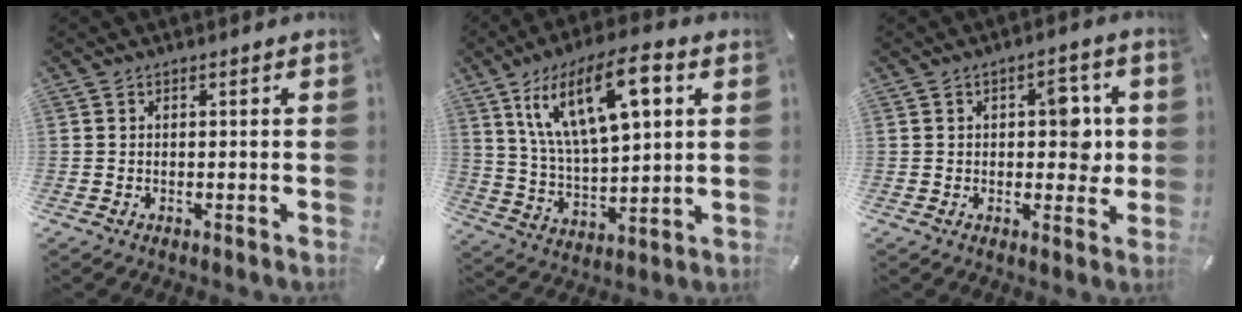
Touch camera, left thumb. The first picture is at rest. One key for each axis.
{"total": 18.1, "fx": 8.6, "fy": 7.7, "fz": 14.0, "tx": -0.275, "ty": -0.012, "tz": 0.140}
{"total": 7.8, "fx": 0.9, "fy": 4.8, "fz": 6.0, "tx": -0.061, "ty": -0.006, "tz": 0.006}